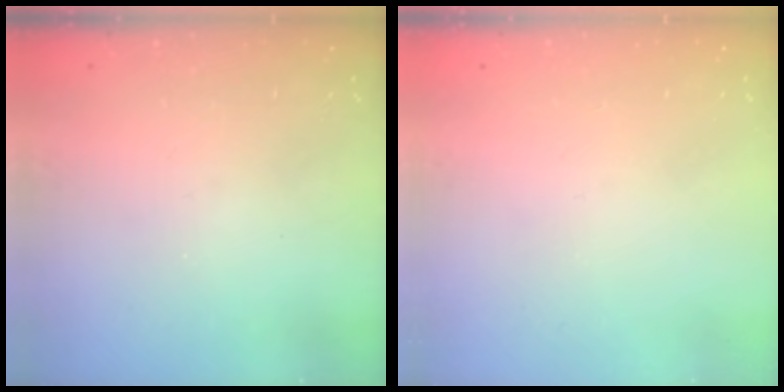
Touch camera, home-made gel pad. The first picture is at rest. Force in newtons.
{"total": 0.0}